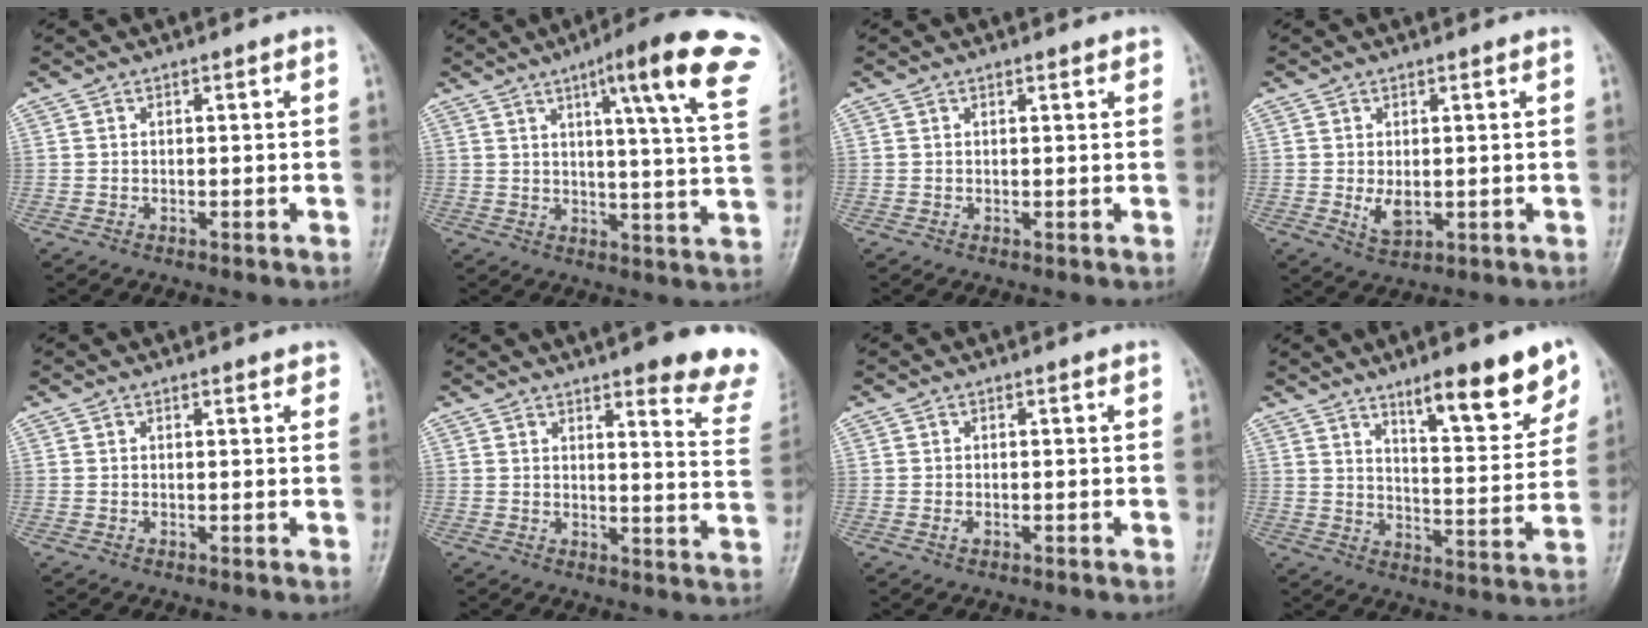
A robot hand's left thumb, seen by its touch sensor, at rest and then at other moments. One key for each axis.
{"total": 20.3, "fx": 10.6, "fy": 2.6, "fz": 17.1, "tx": -0.213, "ty": -0.029, "tz": 0.123}
{"total": 1.1, "fx": 0.9, "fy": 0.3, "fz": 0.7, "tx": -0.006, "ty": -0.001, "tz": 0.010}
{"total": 3.5, "fx": 0.2, "fy": 1.8, "fz": 2.9, "tx": -0.046, "ty": -0.010, "tz": 0.012}
{"total": 1.7, "fx": 1.4, "fy": 0.5, "fz": 0.9, "tx": -0.004, "ty": 0.000, "tz": 0.014}
{"total": 16.1, "fx": 12.9, "fy": 2.8, "fz": 9.1, "tx": -0.077, "ty": -0.082, "tz": 0.135}
{"total": 0.8, "fx": -0.1, "fy": 0.4, "fz": 0.7, "tx": -0.014, "ty": 0.002, "tz": 0.000}
{"total": 14.5, "fx": 9.5, "fy": 3.6, "fz": 10.3, "tx": -0.114, "ty": -0.059, "tz": 0.146}